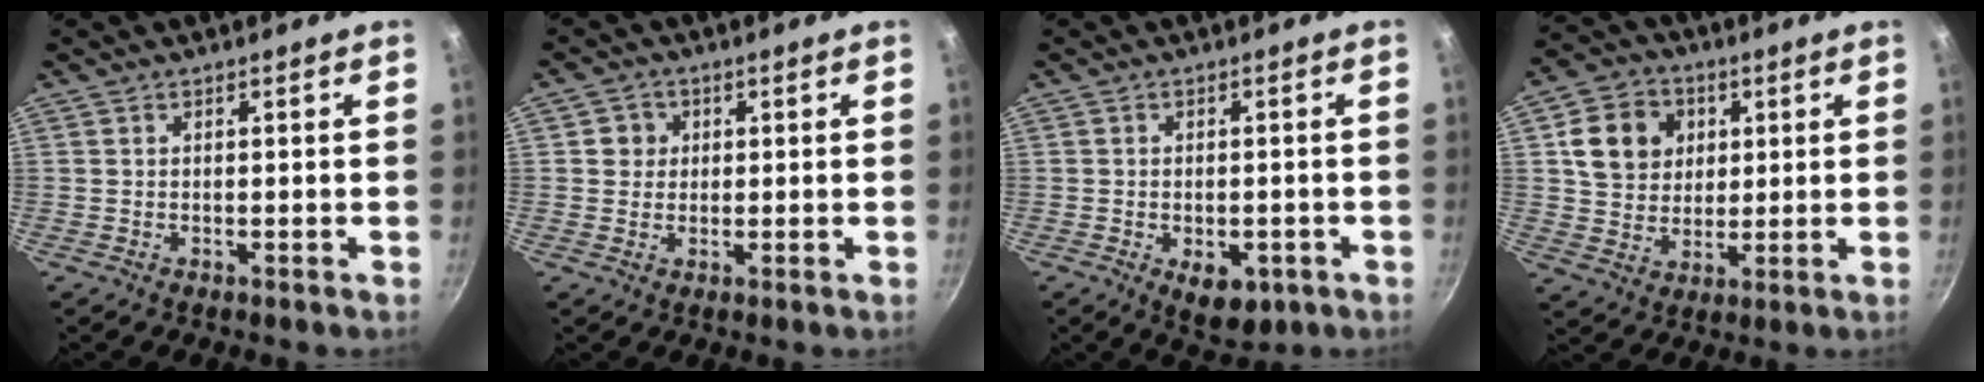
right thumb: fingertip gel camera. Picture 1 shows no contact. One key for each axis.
{"total": 3.4, "fx": 0.6, "fy": 3.2, "fz": 0.8, "tx": 0.009, "ty": 0.003, "tz": 0.006}
{"total": 6.5, "fx": -2.5, "fy": 3.7, "fz": 4.7, "tx": -0.058, "ty": 0.005, "tz": -0.023}
{"total": 12.1, "fx": 3.1, "fy": 10.4, "fz": 5.4, "tx": -0.066, "ty": -0.001, "tz": 0.055}